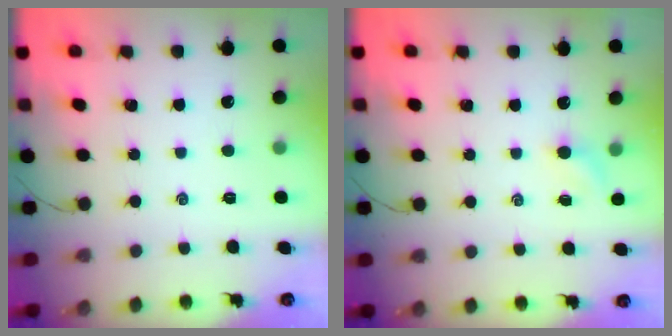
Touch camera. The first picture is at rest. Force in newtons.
{"total": 2.9, "press": 2.7, "slide": 0.9}